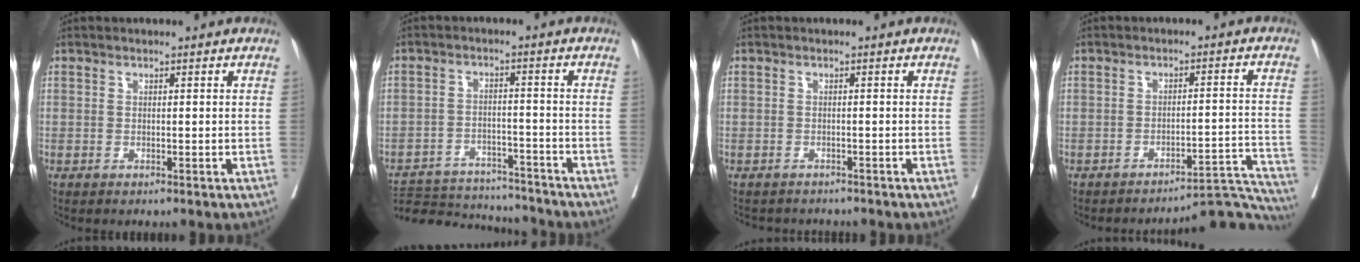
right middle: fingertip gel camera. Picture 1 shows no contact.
{"total": 14.2, "force": [-13.5, 3.6, 2.7], "torque": [-0.046, 0.009, -0.191]}
{"total": 4.1, "force": [-3.8, 1.6, 0.2], "torque": [0.002, -0.003, -0.052]}
{"total": 11.5, "force": [-11.5, -0.1, 0.6], "torque": [0.025, 0.030, -0.143]}